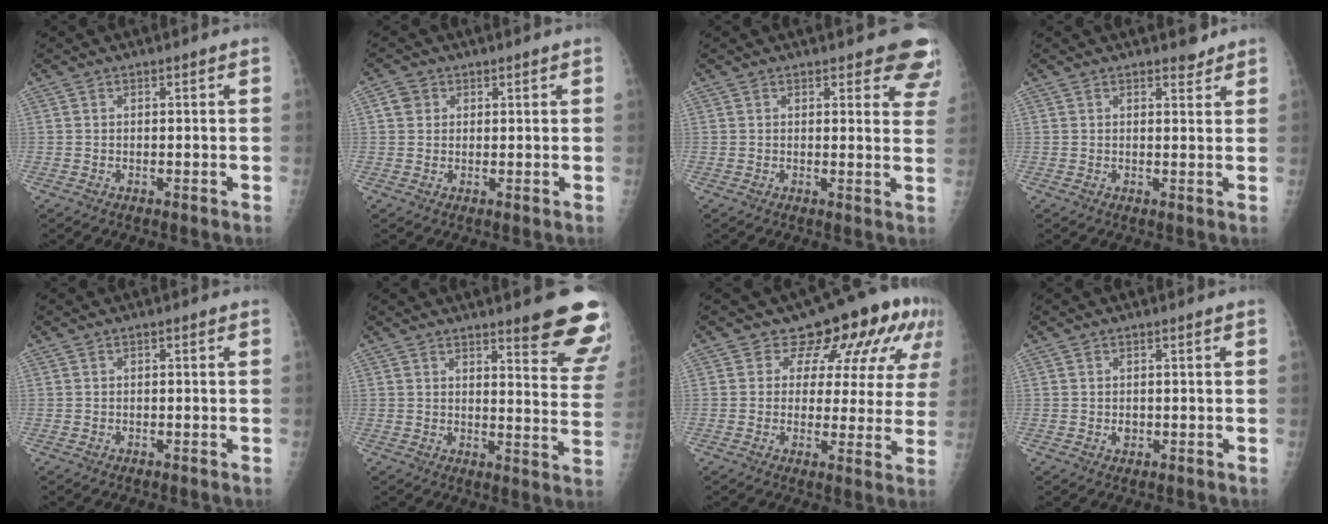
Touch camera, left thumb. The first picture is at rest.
{"total": 2.6, "force": [1.1, 2.2, 0.8], "torque": [-0.002, -0.004, 0.015]}
{"total": 9.0, "force": [7.4, 3.1, 4.1], "torque": [-0.001, -0.032, 0.063]}
{"total": 2.2, "force": [1.9, 0.8, 0.7], "torque": [0.002, -0.014, 0.024]}
{"total": 0.0}
{"total": 14.2, "force": [10.6, 2.5, 9.1], "torque": [-0.077, -0.073, 0.121]}
{"total": 12.8, "force": [7.6, 7.7, 6.9], "torque": [-0.042, -0.031, 0.077]}
{"total": 0.9, "force": [0.1, 0.7, 0.5], "torque": [-0.005, -0.001, 0.004]}